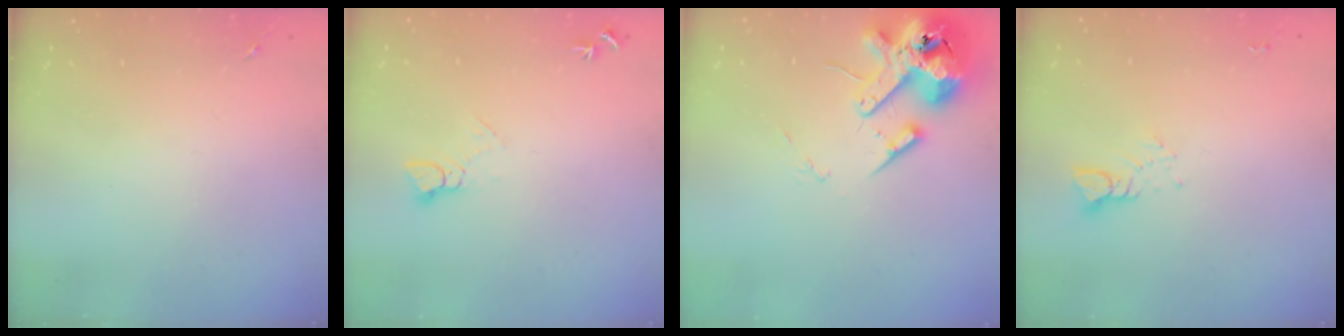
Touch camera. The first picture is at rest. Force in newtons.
{"total": 5.5, "press": 5.5, "slide": 0.5}
{"total": 15.8, "press": 15.5, "slide": 2.8}
{"total": 3.9, "press": 3.8, "slide": 0.3}